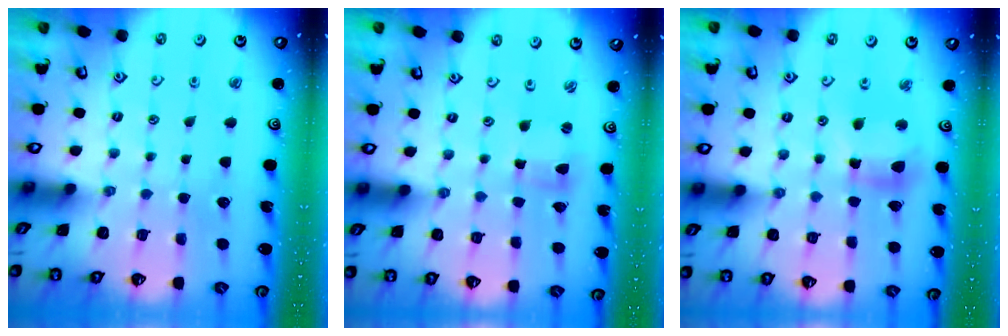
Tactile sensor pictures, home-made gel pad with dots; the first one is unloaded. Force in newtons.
{"total": 2.1, "press": 2.1, "slide": 0.2}
{"total": 9.8, "press": 9.7, "slide": 1.0}